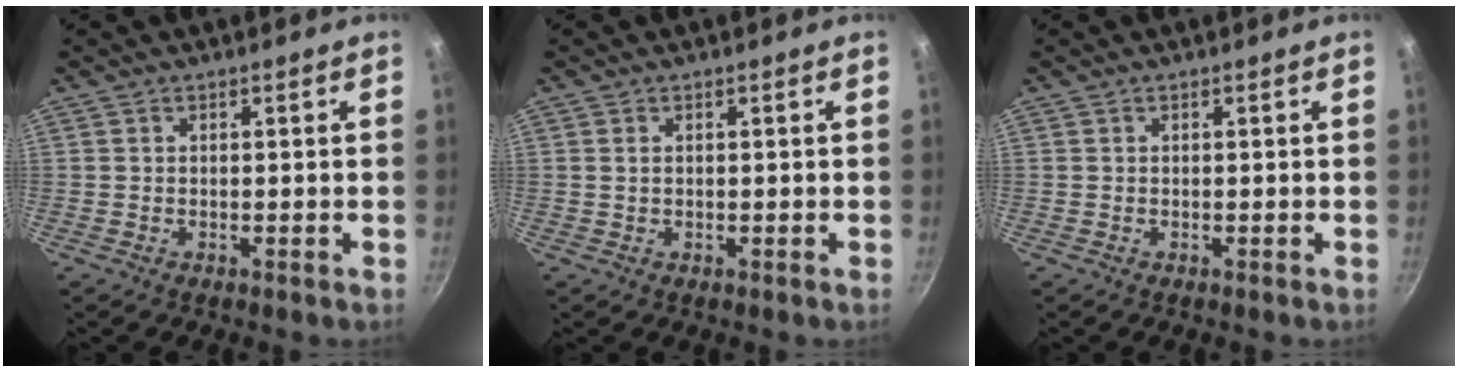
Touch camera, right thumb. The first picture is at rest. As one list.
[{"total": 0.8, "force": [0.2, 0.5, 0.6], "torque": [-0.009, 0.002, 0.004]}, {"total": 0.0}]